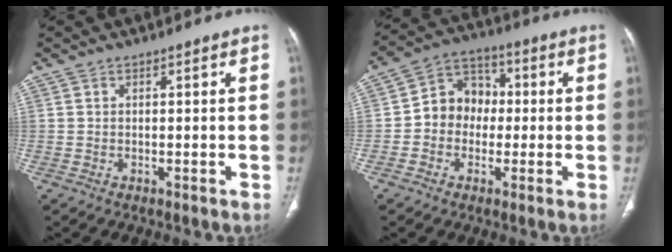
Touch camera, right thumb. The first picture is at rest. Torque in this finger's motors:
{"motor_torque": [1.17, 1.11, 0.87, -0.21, 0.03]}